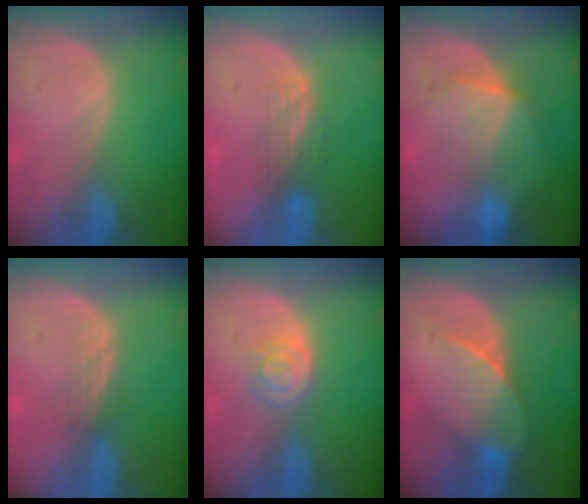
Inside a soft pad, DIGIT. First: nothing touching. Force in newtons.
{"total": 3.4, "press": 2.9, "slide": 1.8}
{"total": 7.0, "press": 6.9, "slide": 1.3}
{"total": 2.2, "press": 2.2, "slide": 0.4}
{"total": 3.3, "press": 3.3, "slide": 0.1}
{"total": 7.1, "press": 6.5, "slide": 2.8}